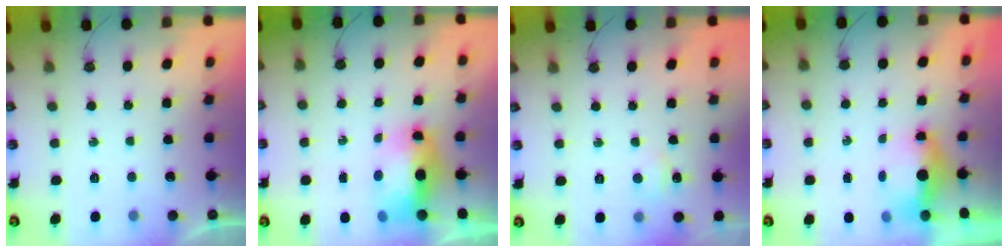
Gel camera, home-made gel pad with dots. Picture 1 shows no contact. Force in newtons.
{"total": 10.5, "press": 10.4, "slide": 1.5}
{"total": 5.1, "press": 5.0, "slide": 1.0}
{"total": 5.1, "press": 5.0, "slide": 1.2}